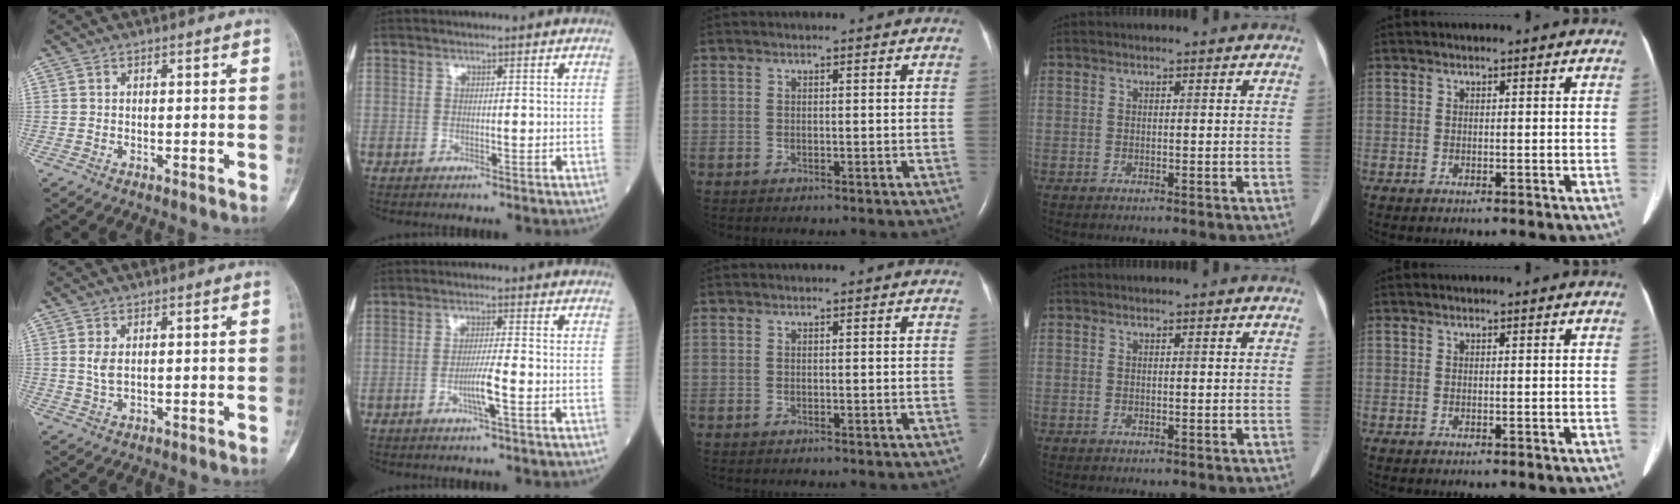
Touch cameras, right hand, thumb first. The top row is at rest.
{"thumb": {"total": 2.3, "force": [0.5, 1.0, 2.0], "torque": [-0.046, -0.002, 0.016]}, "index": {"total": 3.9, "force": [-1.5, -0.3, 3.6], "torque": [-0.069, -0.005, -0.030]}}